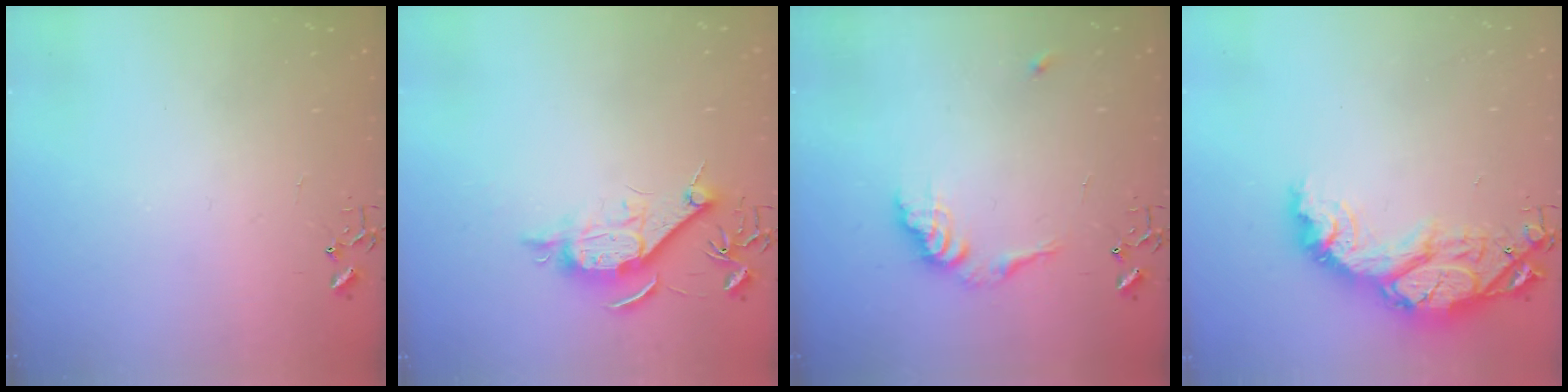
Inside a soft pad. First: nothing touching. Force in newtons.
{"total": 9.8, "press": 9.7, "slide": 0.9}
{"total": 10.8, "press": 10.7, "slide": 0.4}
{"total": 17.4, "press": 17.4, "slide": 1.3}